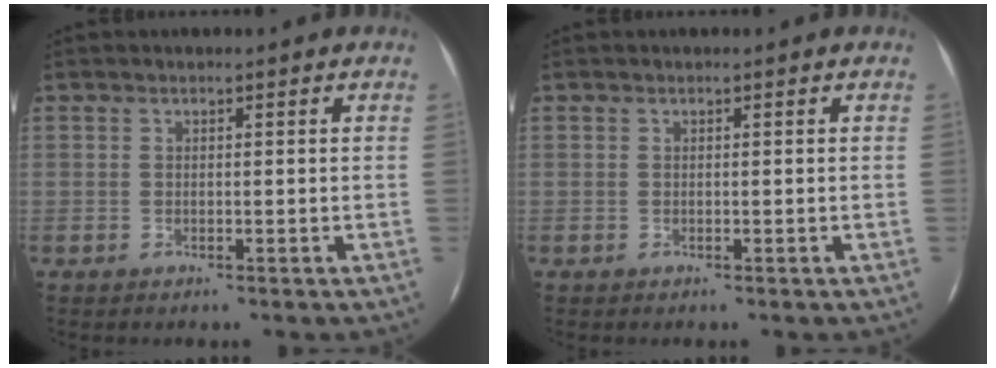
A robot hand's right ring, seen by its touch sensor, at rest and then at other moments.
{"total": 0.0}